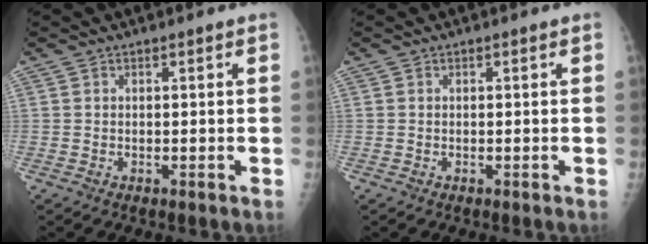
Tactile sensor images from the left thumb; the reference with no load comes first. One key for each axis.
{"total": 0.0}